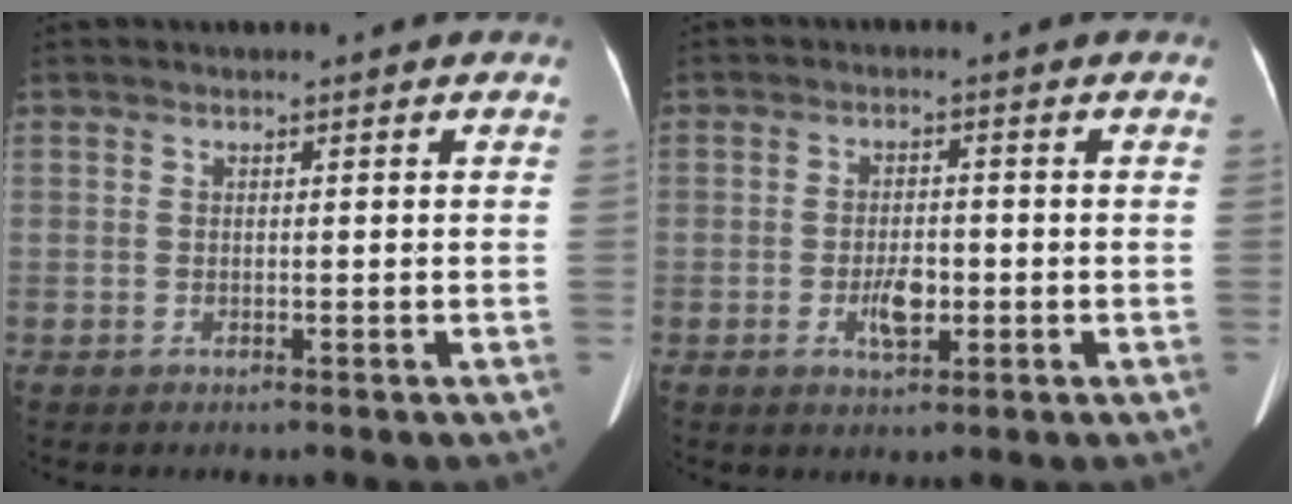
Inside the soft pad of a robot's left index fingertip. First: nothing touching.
{"total": 3.9, "force": [-1.2, 1.7, 3.3], "torque": [-0.061, 0.001, -0.017]}